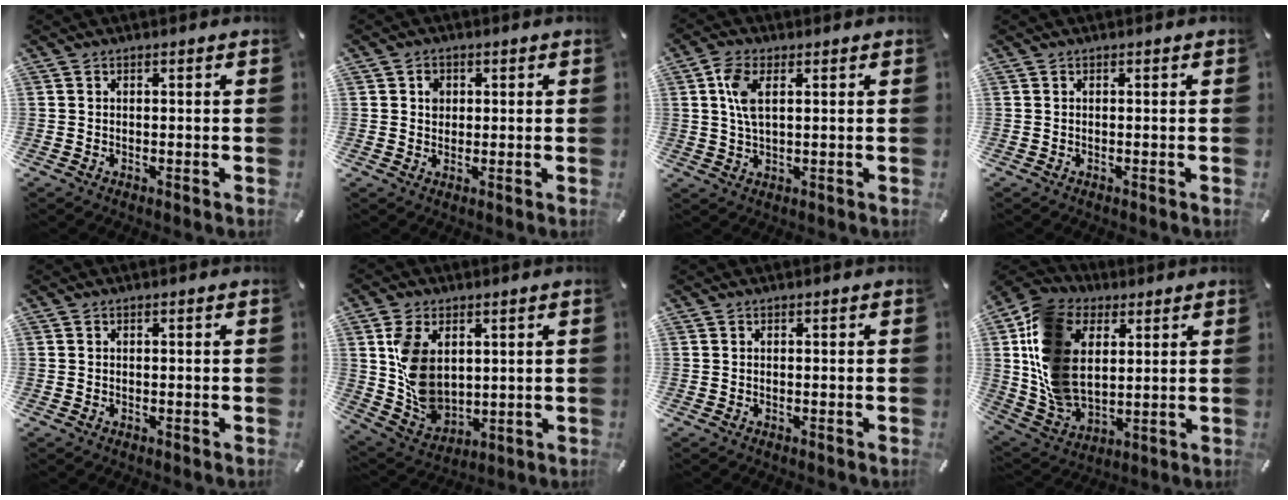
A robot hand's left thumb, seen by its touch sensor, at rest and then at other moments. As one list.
[{"total": 2.8, "force": [0.6, 2.5, 1.2], "torque": [-0.011, 0.000, 0.005]}, {"total": 6.4, "force": [1.9, 2.9, 5.3], "torque": [-0.133, 0.000, 0.027]}, {"total": 0.0}, {"total": 0.0}, {"total": 11.1, "force": [3.1, 8.3, 6.7], "torque": [-0.138, -0.007, 0.060]}, {"total": 0.0}, {"total": 16.5, "force": [4.4, 12.5, 9.8], "torque": [-0.240, -0.020, 0.082]}]